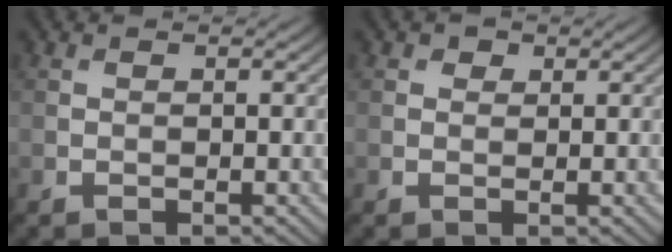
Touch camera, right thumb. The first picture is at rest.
{"total": 1.0, "force": [0.6, 0.8, 0.3], "torque": [-0.002, -0.001, 0.007]}